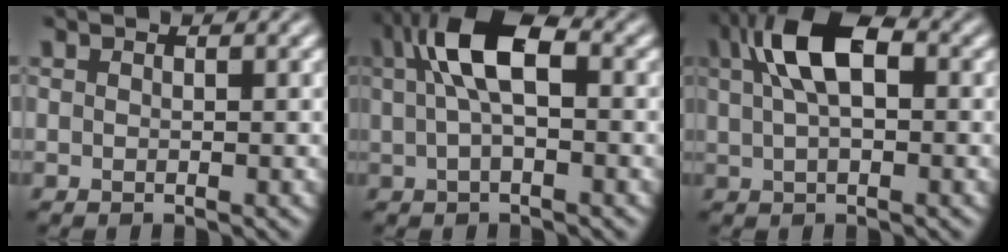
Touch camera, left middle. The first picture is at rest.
{"total": 6.2, "force": [1.3, 2.5, 5.5], "torque": [-0.108, 0.016, 0.021]}
{"total": 6.5, "force": [1.8, 3.0, 5.5], "torque": [-0.108, 0.016, 0.028]}